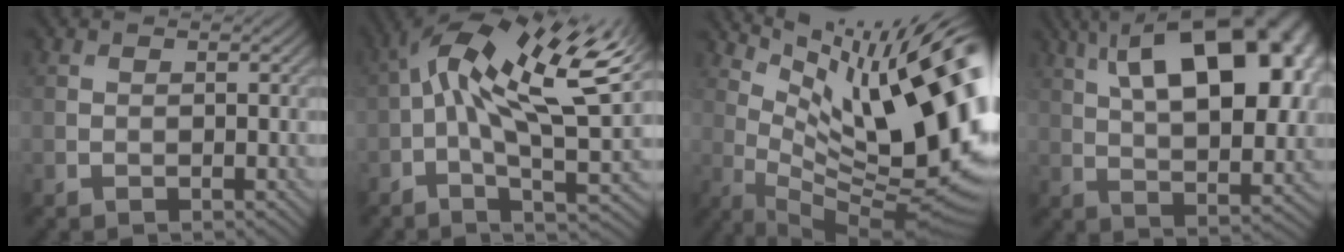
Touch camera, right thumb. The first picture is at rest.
{"total": 15.5, "force": [3.6, 5.7, 14.0], "torque": [-0.263, 0.013, 0.061]}
{"total": 18.4, "force": [5.9, 5.1, 16.7], "torque": [-0.245, 0.008, 0.121]}
{"total": 18.7, "force": [7.0, 8.7, 15.0], "torque": [-0.217, 0.042, 0.089]}